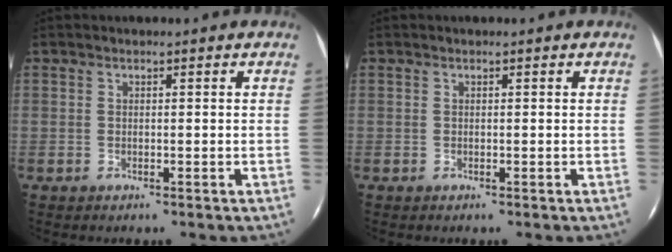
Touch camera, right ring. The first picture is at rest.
{"total": 0.0}